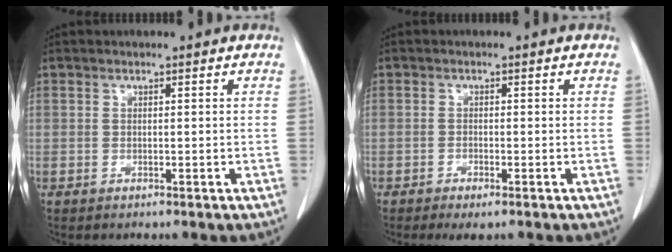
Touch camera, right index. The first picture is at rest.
{"total": 2.4, "force": [-1.6, 0.6, 1.7], "torque": [-0.026, -0.004, -0.024]}